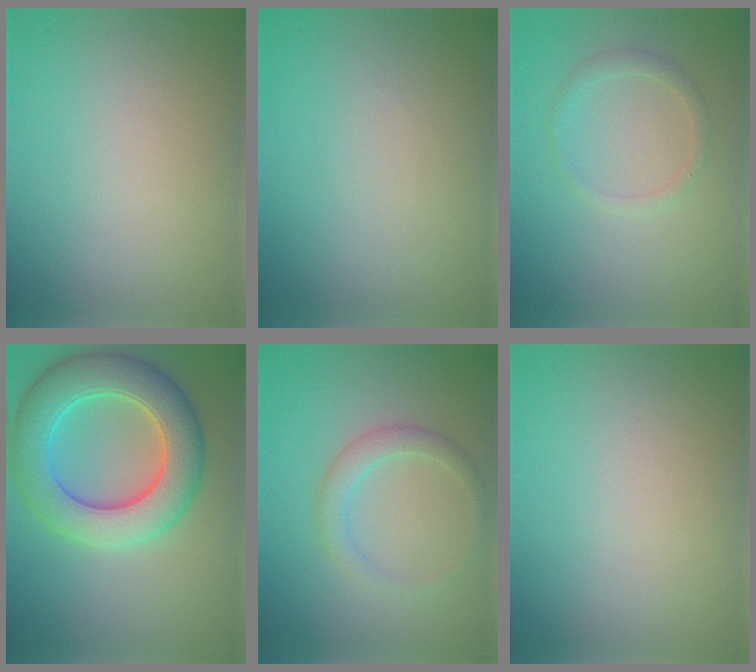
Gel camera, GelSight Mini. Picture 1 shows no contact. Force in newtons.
{"total": 0.0}
{"total": 1.3, "press": 1.3, "slide": 0.0}
{"total": 8.6, "press": 8.6, "slide": 0.3}
{"total": 2.2, "press": 2.2, "slide": 0.1}
{"total": 0.0}